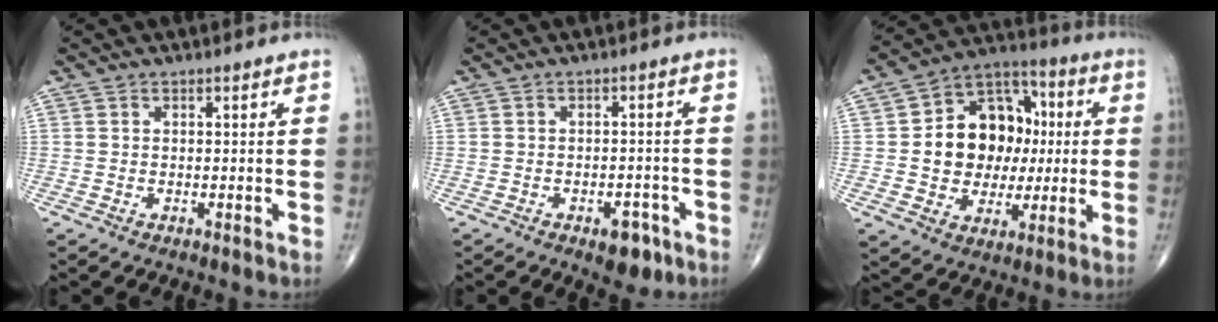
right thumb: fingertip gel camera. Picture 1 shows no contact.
{"total": 5.3, "force": [-2.9, 2.8, 3.5], "torque": [-0.029, 0.015, -0.034]}
{"total": 17.3, "force": [1.2, 13.4, 10.8], "torque": [-0.118, 0.027, 0.021]}